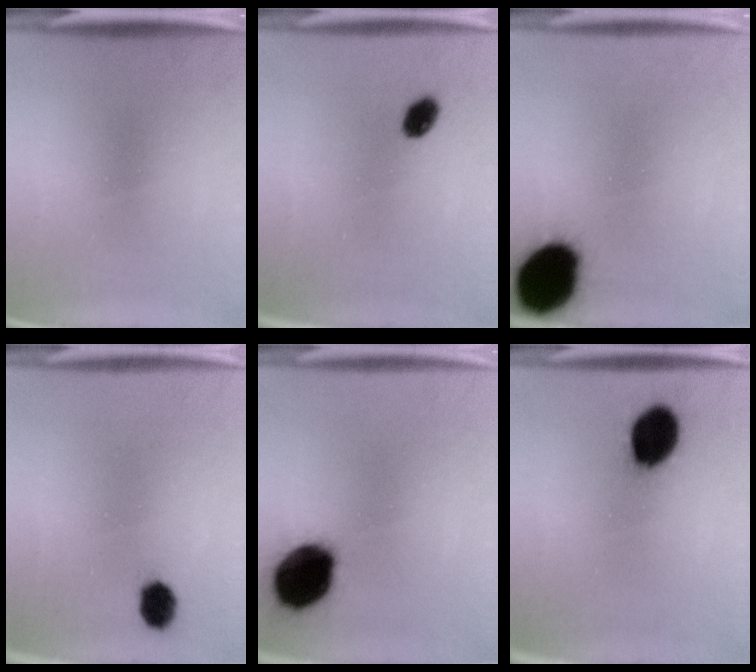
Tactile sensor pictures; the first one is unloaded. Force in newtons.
{"total": 3.5}
{"total": 18.7}
{"total": 5.0}
{"total": 18.3}
{"total": 11.8}